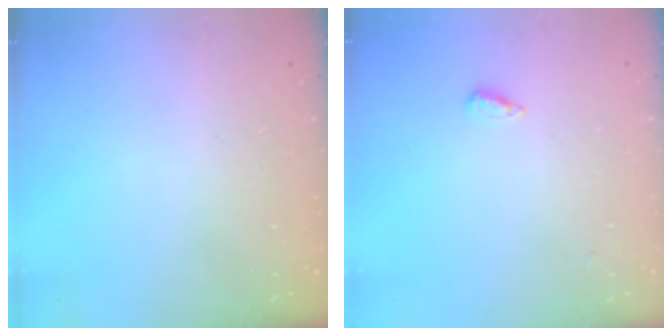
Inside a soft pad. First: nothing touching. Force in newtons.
{"total": 2.2, "press": 2.2, "slide": 0.5}